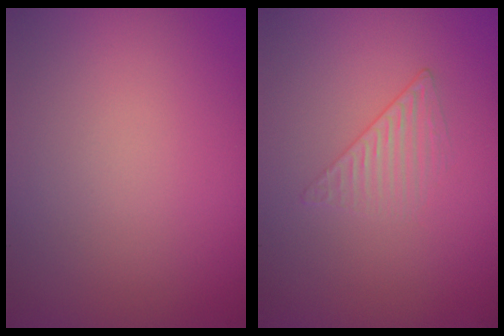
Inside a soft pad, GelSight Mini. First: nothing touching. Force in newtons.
{"total": 1.3, "press": 0.4, "slide": 1.2}